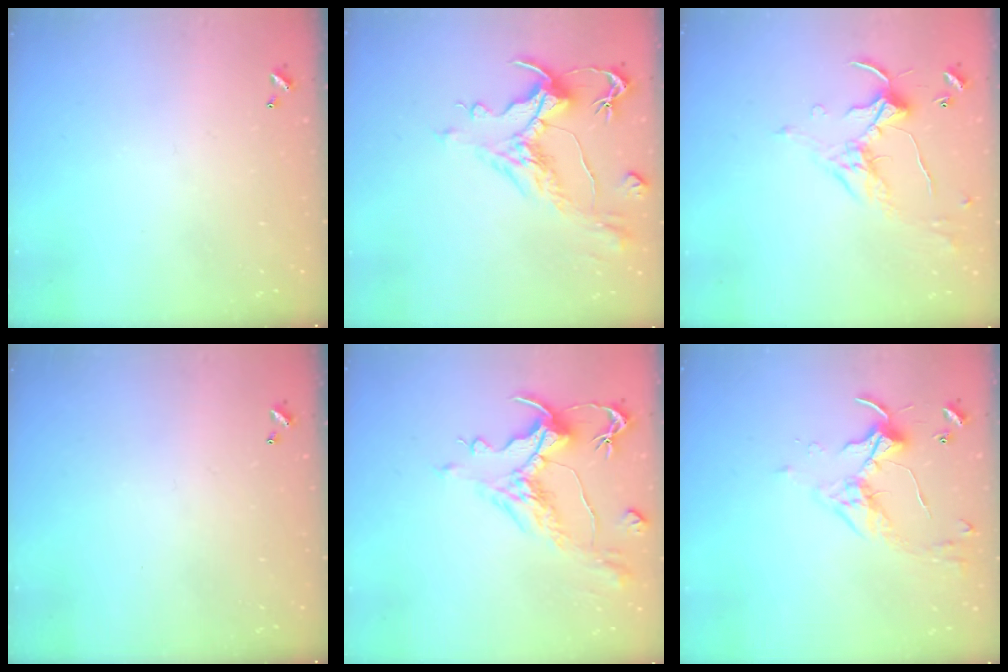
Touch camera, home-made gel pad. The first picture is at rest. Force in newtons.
{"total": 2.0, "press": 1.2, "slide": 1.6}
{"total": 1.7, "press": 1.4, "slide": 0.8}
{"total": 0.0}
{"total": 1.8, "press": 1.2, "slide": 1.4}
{"total": 3.4, "press": 3.3, "slide": 0.7}